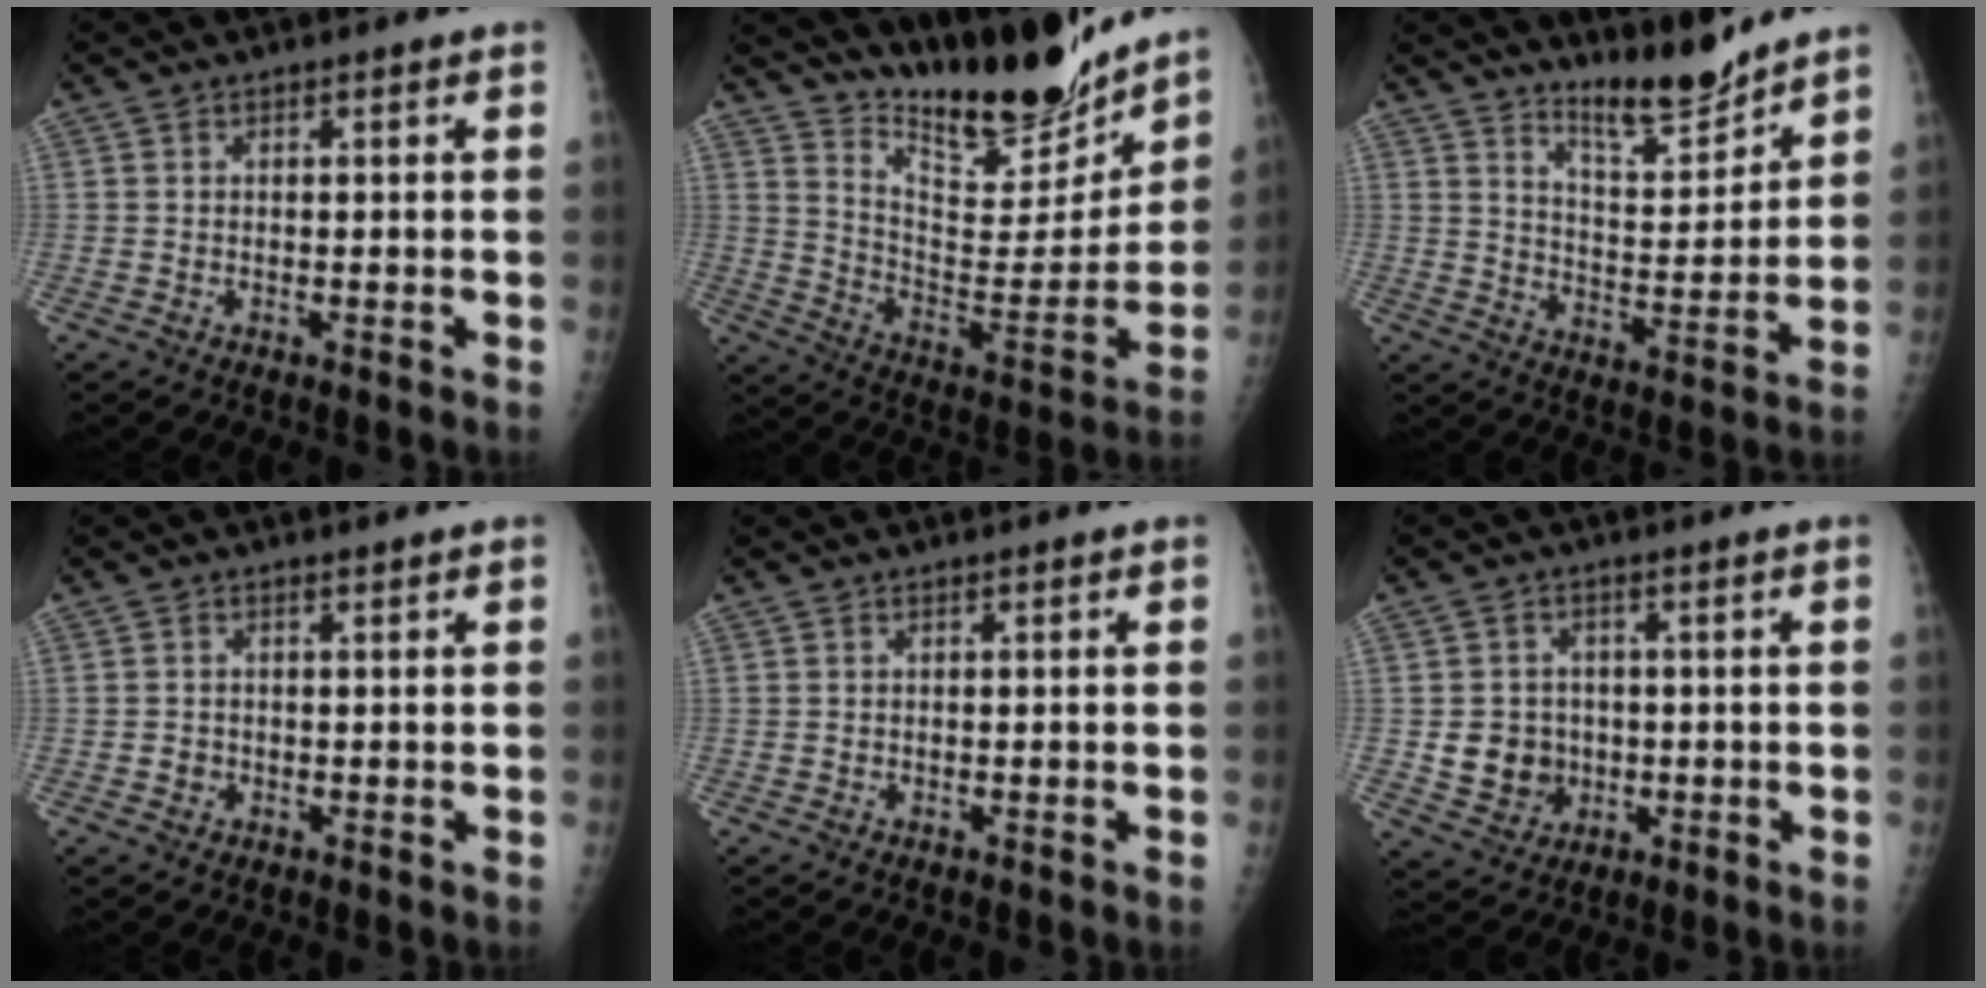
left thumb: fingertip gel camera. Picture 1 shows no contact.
{"total": 23.0, "force": [19.4, 6.1, 10.7], "torque": [-0.124, -0.131, 0.311]}
{"total": 8.8, "force": [8.0, 1.3, 3.4], "torque": [-0.036, -0.074, 0.141]}
{"total": 0.9, "force": [-0.2, 0.9, 0.2], "torque": [0.007, 0.003, -0.001]}
{"total": 0.0}
{"total": 6.6, "force": [-0.4, 6.1, 2.5], "torque": [-0.007, 0.005, 0.004]}